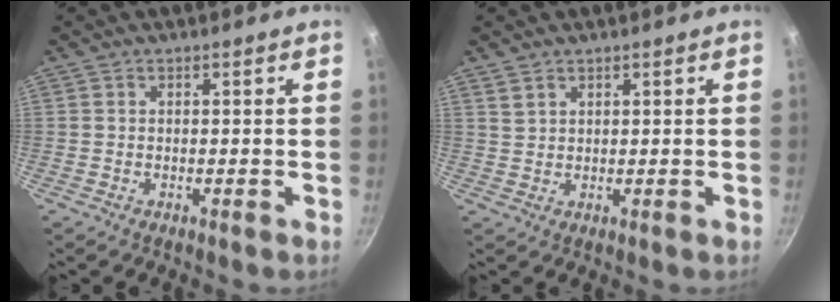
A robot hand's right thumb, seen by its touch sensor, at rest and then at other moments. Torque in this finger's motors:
{"motor_torque": [-0.42, 0.27, -0.29, 0.30, 0.05]}